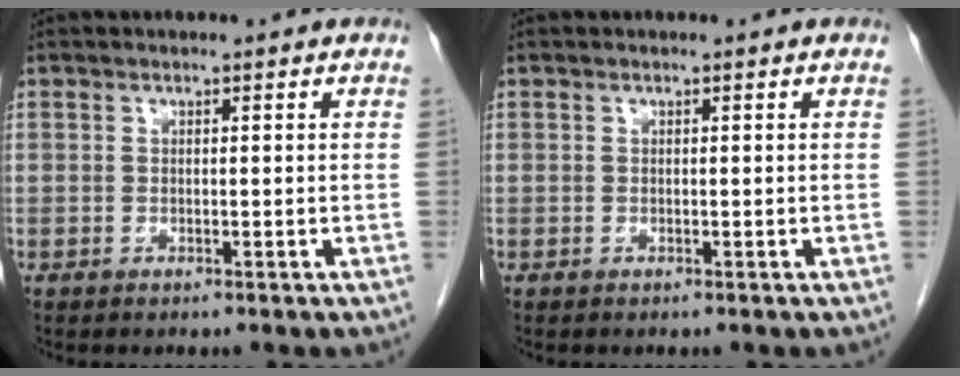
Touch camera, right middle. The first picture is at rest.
{"total": 0.0}